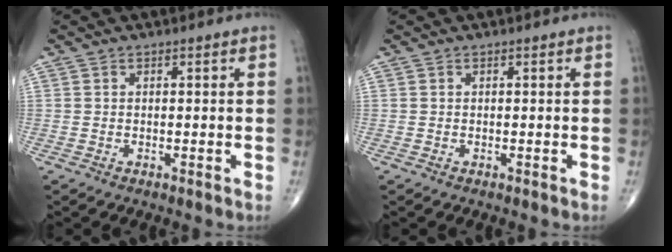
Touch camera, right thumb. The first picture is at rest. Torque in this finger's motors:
{"motor_torque": [-0.17, 0.17, 0.05, 0.14, 0.00]}